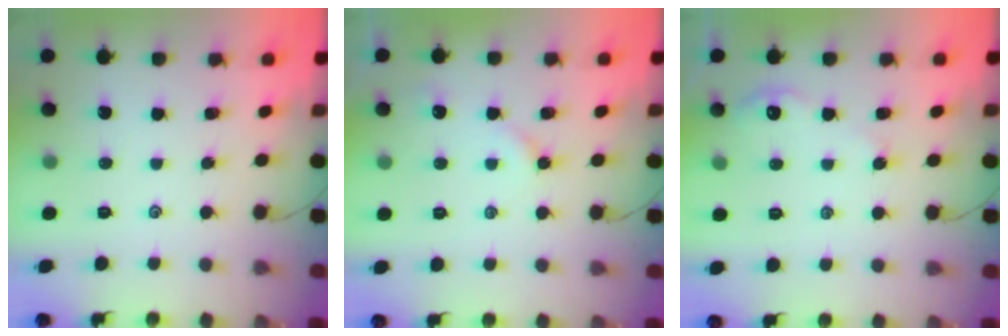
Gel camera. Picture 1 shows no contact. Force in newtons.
{"total": 5.2, "press": 5.2, "slide": 0.5}
{"total": 3.3, "press": 3.3, "slide": 0.3}